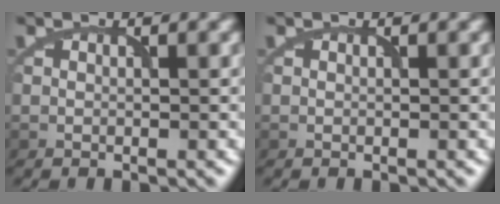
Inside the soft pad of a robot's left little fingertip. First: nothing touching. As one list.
[{"total": 0.0}]